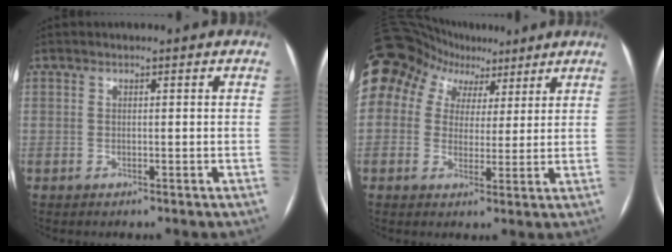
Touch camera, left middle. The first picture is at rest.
{"total": 15.8, "force": [8.4, 12.1, 5.5], "torque": [-0.156, 0.081, 0.152]}